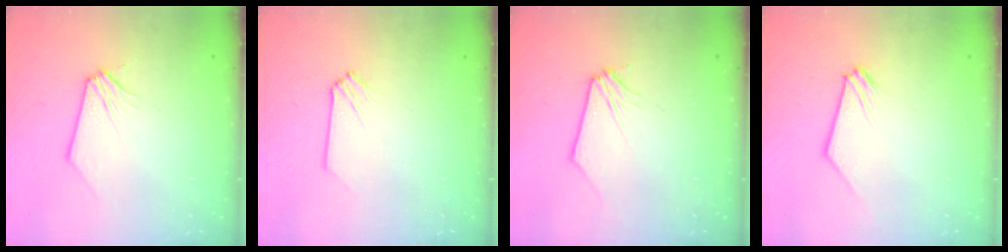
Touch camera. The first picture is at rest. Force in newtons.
{"total": 0.0}
{"total": 0.0}
{"total": 0.9, "press": 0.9, "slide": 0.2}